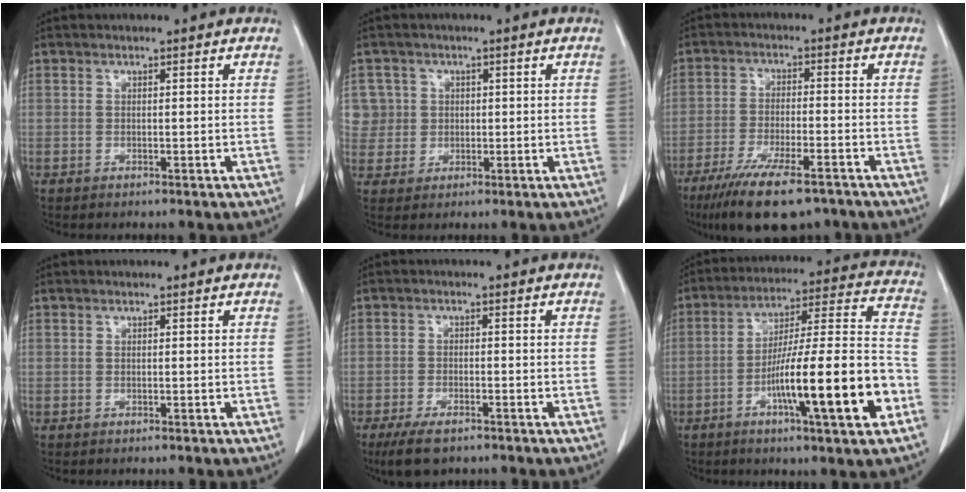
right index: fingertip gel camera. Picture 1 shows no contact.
{"total": 5.5, "force": [1.4, 5.4, -0.2], "torque": [0.020, 0.015, 0.031]}
{"total": 12.8, "force": [-9.3, 3.0, 8.3], "torque": [-0.142, -0.028, -0.152]}
{"total": 0.0}
{"total": 5.1, "force": [-3.7, 1.7, 3.0], "torque": [-0.058, -0.008, -0.063]}
{"total": 19.2, "force": [-6.9, 1.1, 17.9], "torque": [-0.269, 0.005, -0.108]}